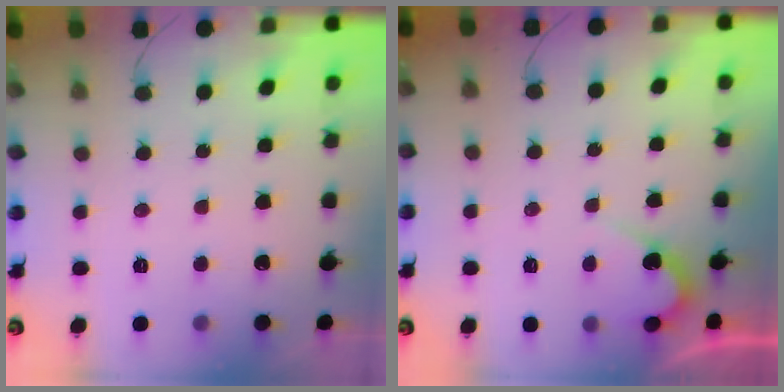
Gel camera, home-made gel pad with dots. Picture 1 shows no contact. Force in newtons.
{"total": 4.3, "press": 4.2, "slide": 0.3}